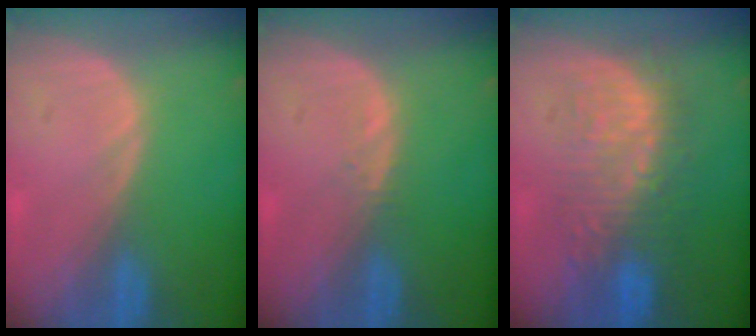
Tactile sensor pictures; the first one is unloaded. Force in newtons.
{"total": 0.7, "press": 0.7, "slide": 0.1}
{"total": 9.2, "press": 8.9, "slide": 2.1}